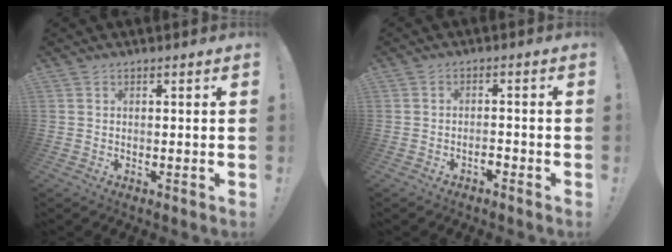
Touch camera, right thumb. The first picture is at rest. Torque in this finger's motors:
{"motor_torque": [0.22, 0.07, 0.07, -0.31, 0.14]}